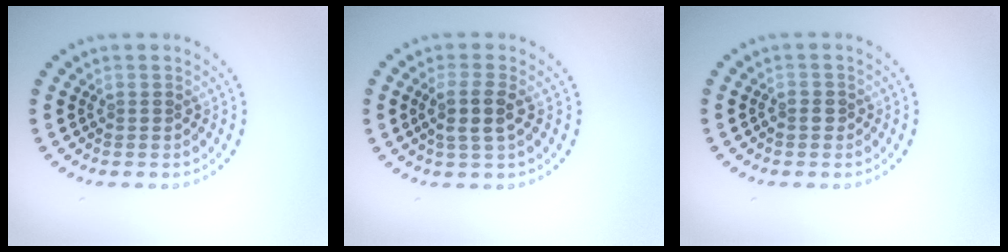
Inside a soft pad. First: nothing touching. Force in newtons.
{"total": 2.5, "press": 2.2, "slide": 1.1}
{"total": 0.8, "press": 0.8, "slide": 0.3}